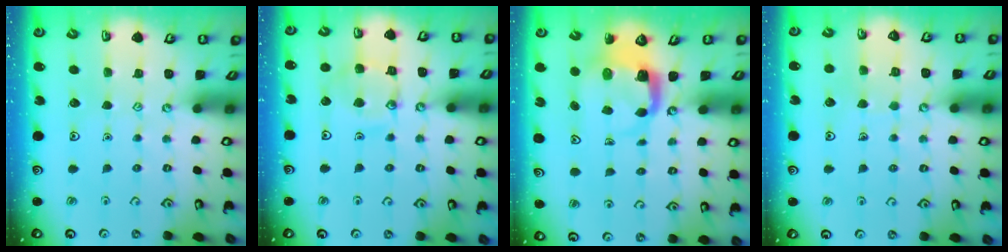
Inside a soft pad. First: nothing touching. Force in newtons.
{"total": 12.2, "press": 12.1, "slide": 1.1}
{"total": 3.9, "press": 3.8, "slide": 0.5}
{"total": 4.5, "press": 4.5, "slide": 0.4}